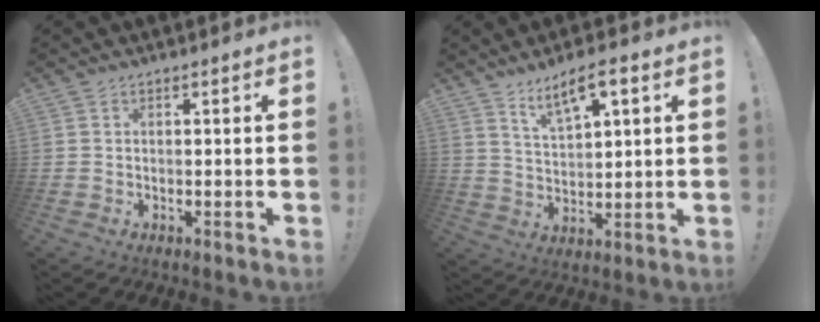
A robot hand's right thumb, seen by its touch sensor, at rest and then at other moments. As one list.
[{"total": 8.2, "force": [5.2, 2.6, 5.8], "torque": [-0.098, -0.022, 0.091]}]